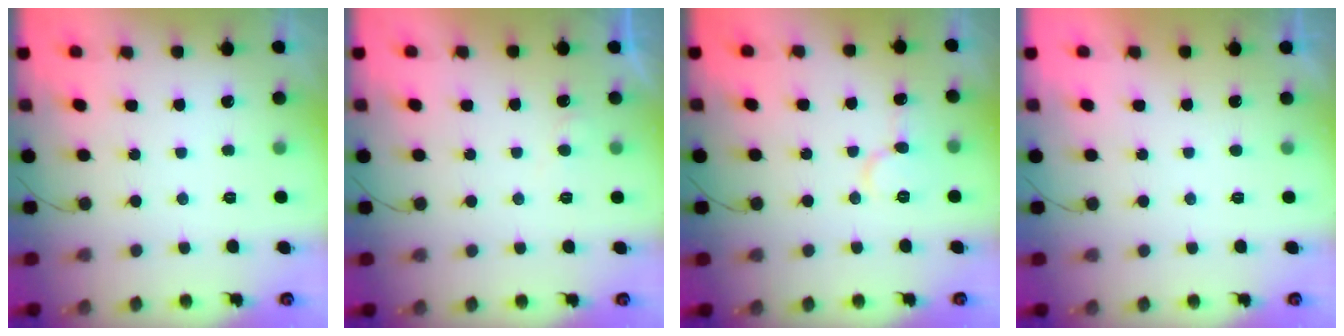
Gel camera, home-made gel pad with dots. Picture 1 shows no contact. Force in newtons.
{"total": 3.3, "press": 3.3, "slide": 0.4}
{"total": 7.3, "press": 7.3, "slide": 1.0}
{"total": 1.0, "press": 1.0, "slide": 0.2}